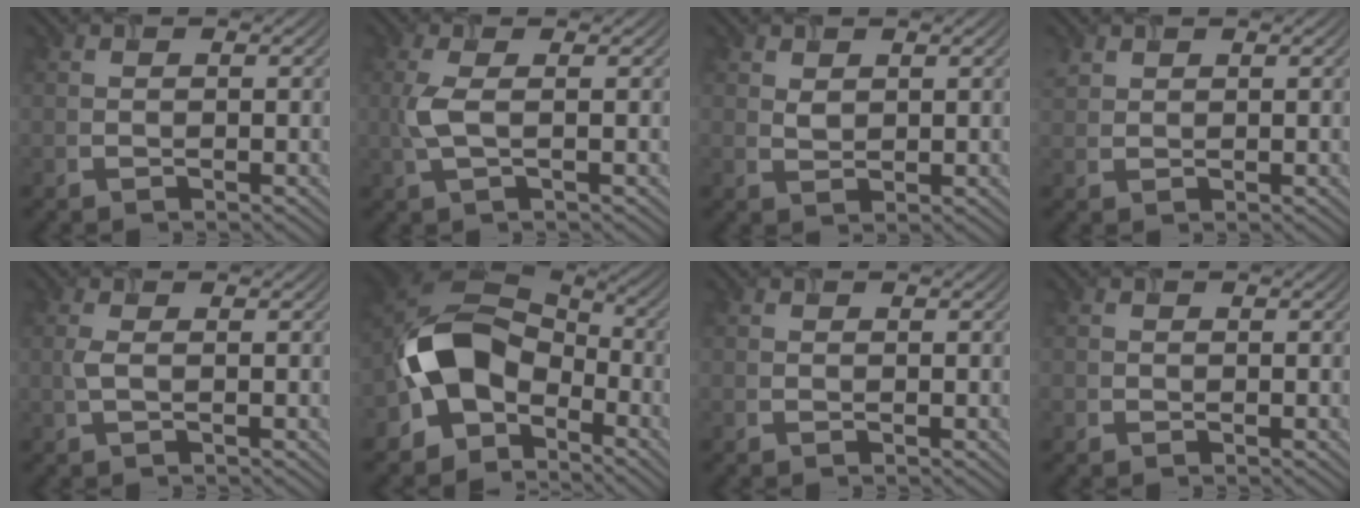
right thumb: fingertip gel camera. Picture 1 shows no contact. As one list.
[{"total": 3.2, "force": [0.1, 0.9, 3.0], "torque": [-0.077, 0.004, 0.000]}, {"total": 1.4, "force": [1.0, 0.7, 0.6], "torque": [-0.016, 0.000, 0.021]}, {"total": 1.6, "force": [1.2, 1.0, 0.4], "torque": [-0.017, 0.004, 0.029]}, {"total": 1.4, "force": [0.0, 0.4, 1.4], "torque": [-0.037, 0.003, -0.001]}, {"total": 11.4, "force": [-4.2, 8.0, 6.9], "torque": [-0.135, 0.006, -0.099]}, {"total": 0.0}, {"total": 0.7, "force": [-0.3, 0.6, 0.0], "torque": [0.002, -0.005, -0.008]}]